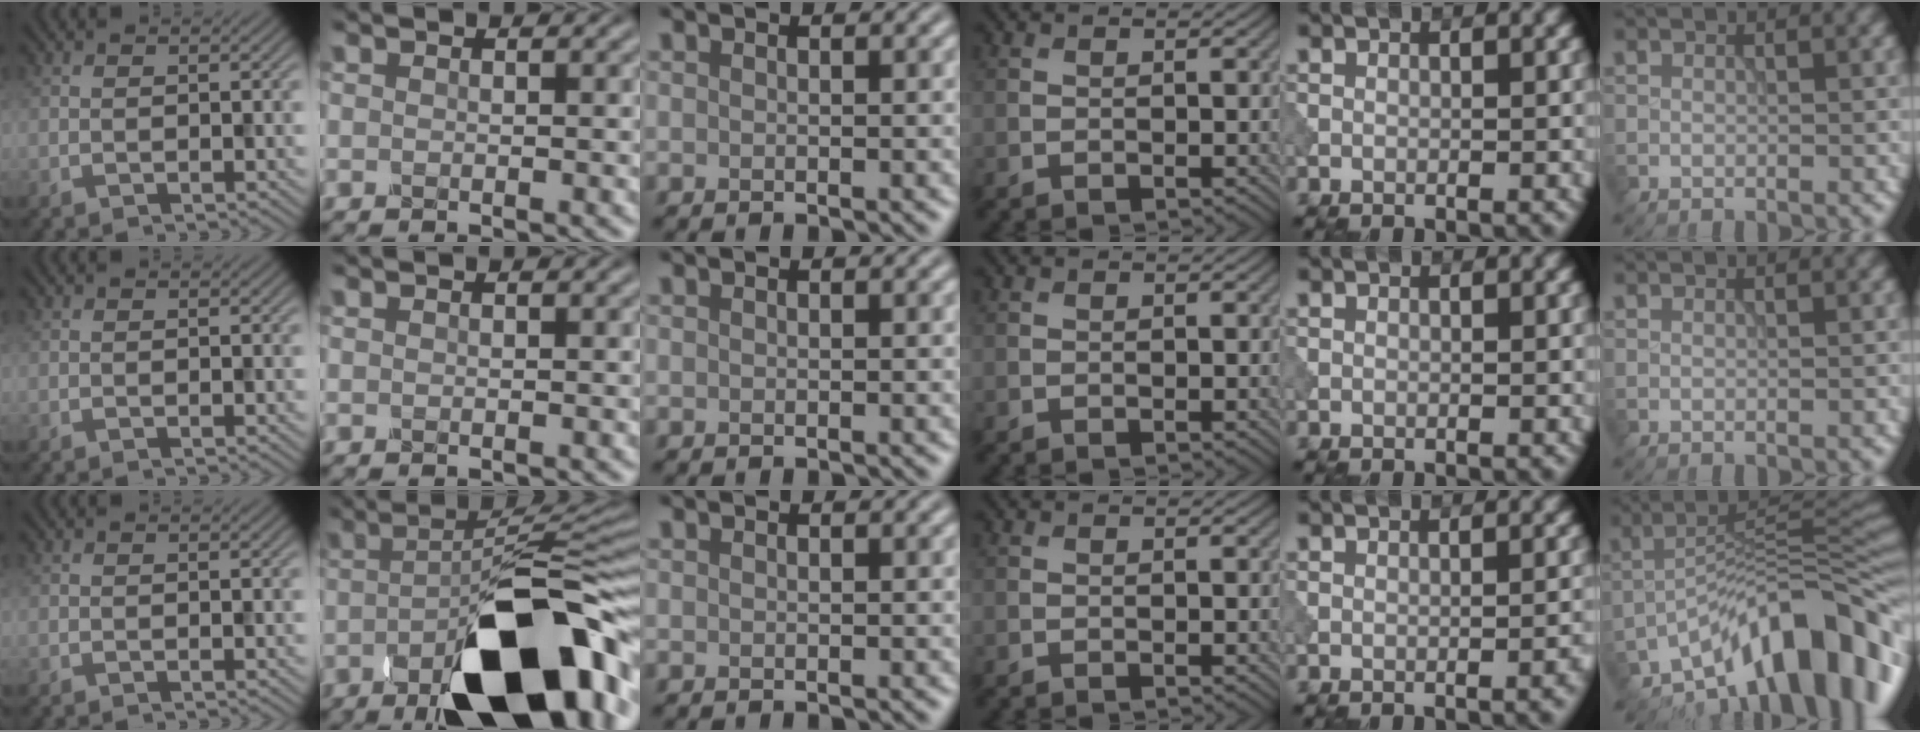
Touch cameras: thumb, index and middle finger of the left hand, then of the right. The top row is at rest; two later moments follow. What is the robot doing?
{"motion": "dispense", "object": "dispenser bottle"}